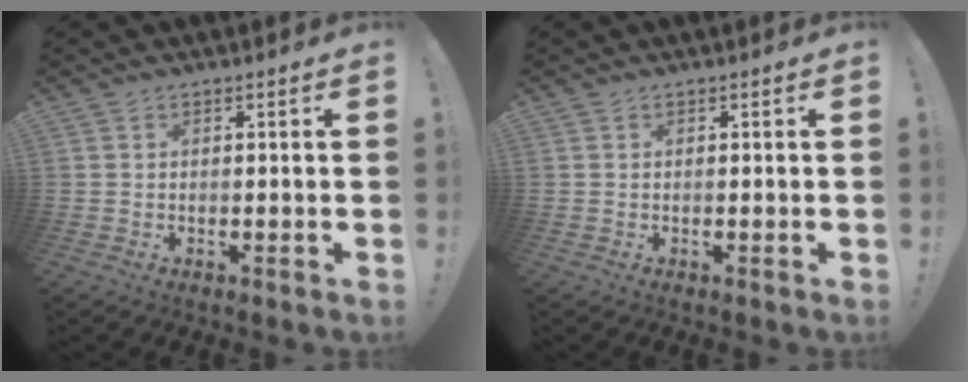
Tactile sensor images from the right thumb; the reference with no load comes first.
{"total": 0.0}